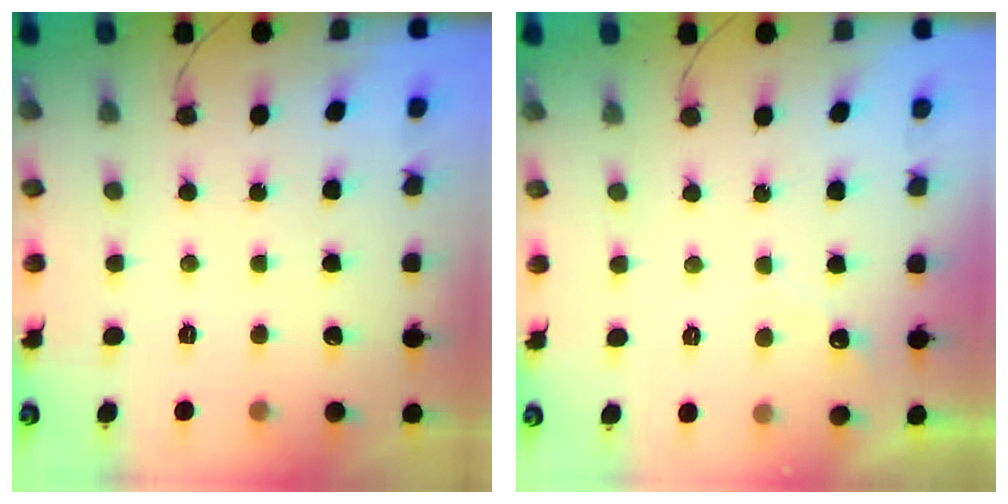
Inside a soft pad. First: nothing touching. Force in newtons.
{"total": 2.7, "press": 2.7, "slide": 0.1}